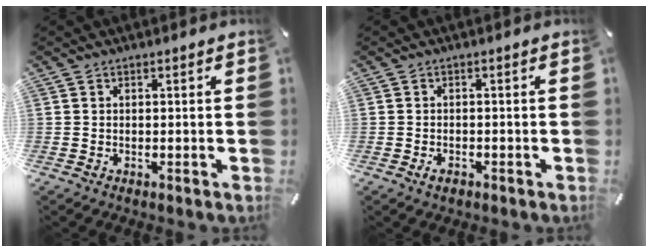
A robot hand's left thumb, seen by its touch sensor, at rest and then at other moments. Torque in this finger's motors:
{"motor_torque": [0.26, 0.25, -0.03, 0.04, -0.01]}